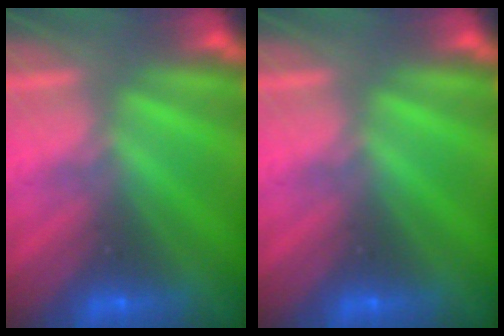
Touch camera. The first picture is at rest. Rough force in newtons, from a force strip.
{"total": 0.0}